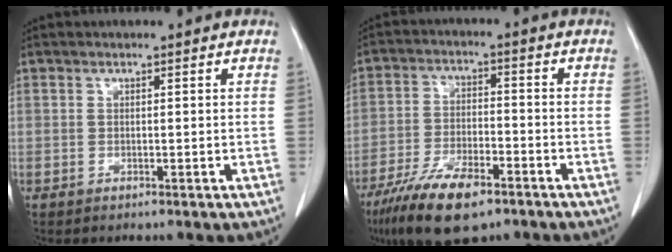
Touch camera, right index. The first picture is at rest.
{"total": 11.7, "force": [-7.8, 3.6, 7.9], "torque": [-0.145, -0.015, -0.138]}